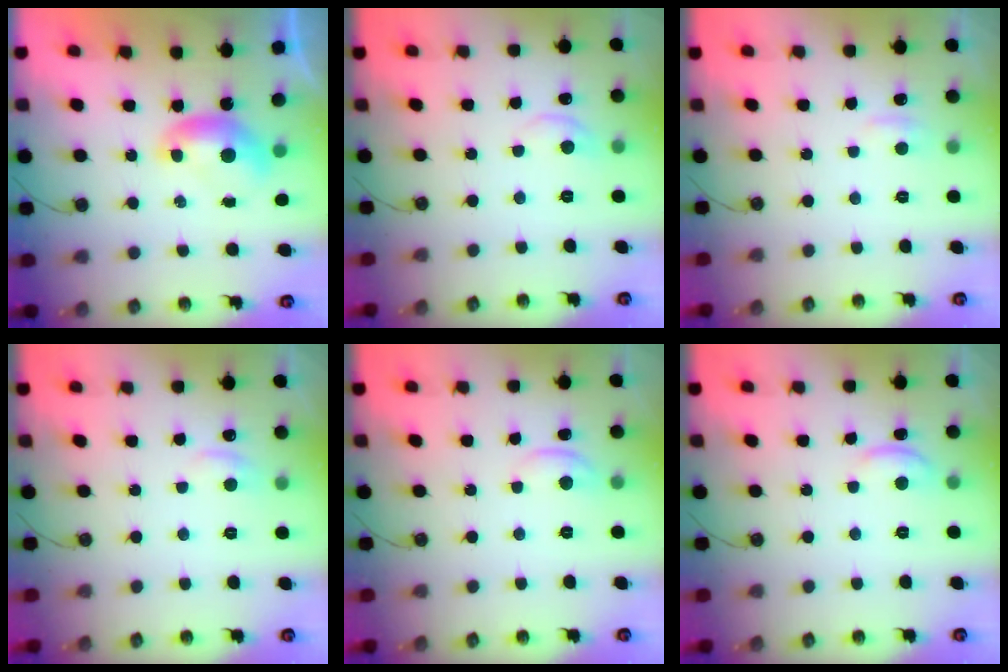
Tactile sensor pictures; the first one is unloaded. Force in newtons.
{"total": 1.1, "press": 1.0, "slide": 0.6}
{"total": 1.0, "press": 0.7, "slide": 0.8}
{"total": 1.4, "press": 1.0, "slide": 0.9}
{"total": 0.9, "press": 0.8, "slide": 0.3}
{"total": 1.4, "press": 1.3, "slide": 0.5}